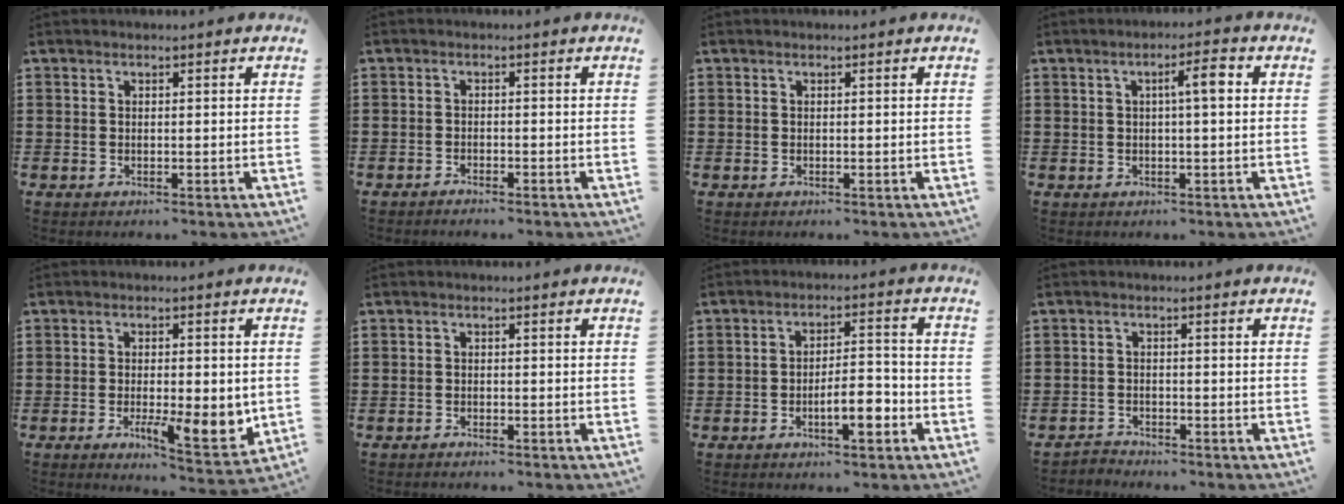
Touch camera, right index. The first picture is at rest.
{"total": 1.2, "force": [-1.2, 0.1, 0.1], "torque": [-0.005, 0.003, -0.024]}
{"total": 0.0}
{"total": 3.6, "force": [0.6, 0.5, 3.5], "torque": [-0.059, 0.004, 0.004]}
{"total": 7.9, "force": [-1.8, 2.6, 7.2], "torque": [-0.105, -0.017, -0.029]}
{"total": 0.9, "force": [-0.9, 0.1, 0.1], "torque": [-0.003, 0.001, -0.019]}
{"total": 6.4, "force": [-2.7, 2.2, 5.4], "torque": [-0.079, 0.005, -0.049]}
{"total": 1.9, "force": [-1.8, 0.3, -0.1], "torque": [-0.005, 0.003, -0.041]}